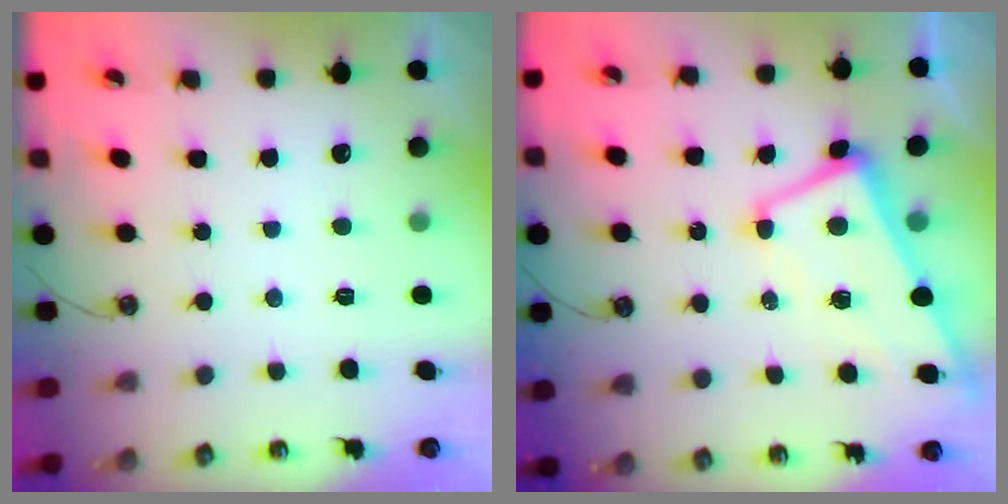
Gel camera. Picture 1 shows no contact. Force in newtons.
{"total": 1.0, "press": 0.2, "slide": 1.0}